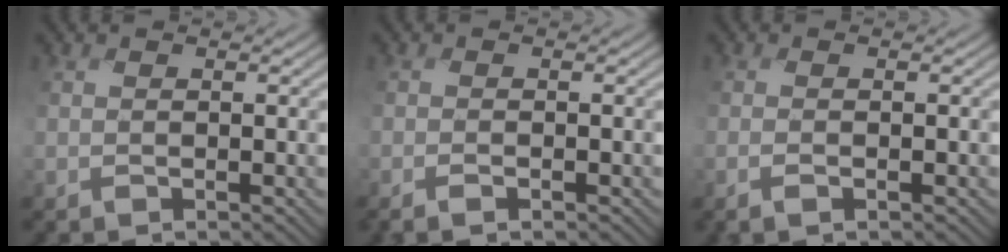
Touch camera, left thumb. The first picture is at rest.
{"total": 0.7, "force": [-0.6, -0.3, 0.2], "torque": [0.001, 0.009, -0.016]}
{"total": 0.9, "force": [-0.5, -0.4, 0.7], "torque": [-0.017, 0.005, -0.015]}